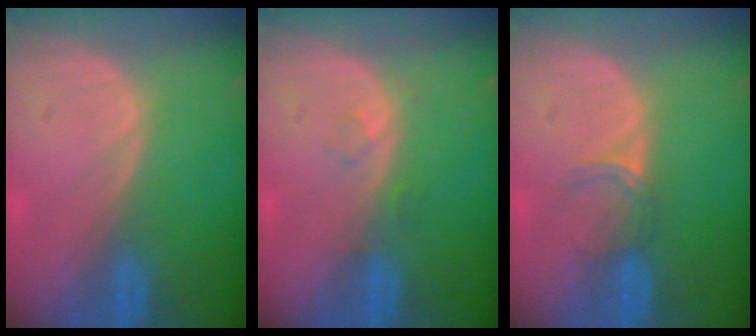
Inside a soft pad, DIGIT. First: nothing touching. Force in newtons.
{"total": 1.4, "press": 1.4, "slide": 0.1}
{"total": 2.5, "press": 2.0, "slide": 1.4}